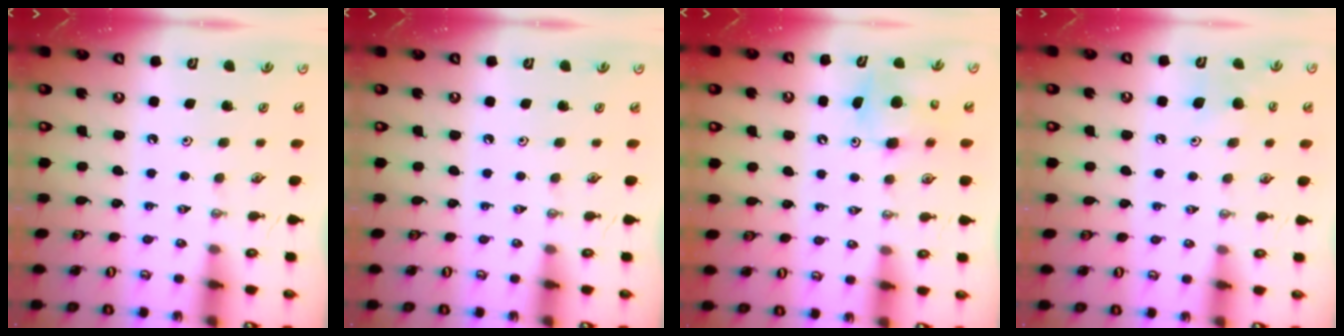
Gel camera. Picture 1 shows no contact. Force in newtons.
{"total": 0.0}
{"total": 8.1, "press": 8.0, "slide": 0.8}
{"total": 7.2, "press": 7.2, "slide": 0.8}